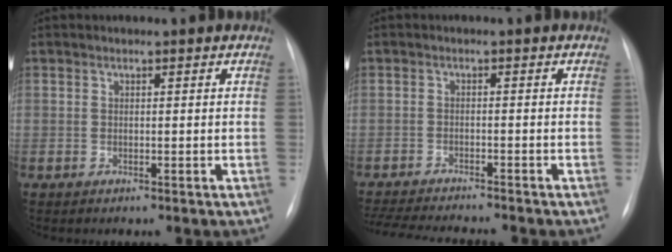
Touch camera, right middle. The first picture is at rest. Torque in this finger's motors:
{"motor_torque": [0.09, -0.09, 0.02, 0.03]}